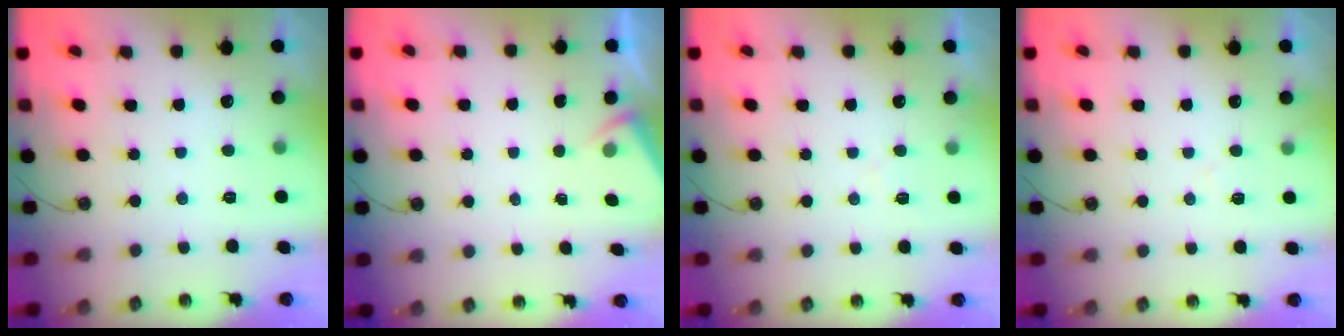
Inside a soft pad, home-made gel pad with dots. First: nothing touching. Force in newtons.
{"total": 2.1, "press": 2.1, "slide": 0.3}
{"total": 4.8, "press": 4.7, "slide": 0.9}
{"total": 3.5, "press": 3.5, "slide": 0.6}